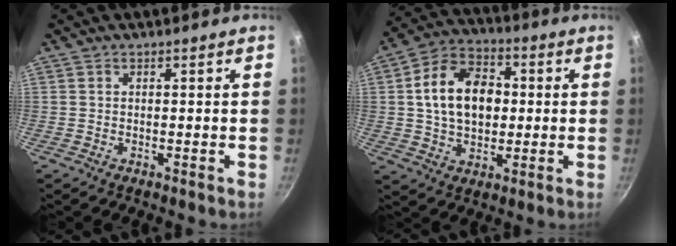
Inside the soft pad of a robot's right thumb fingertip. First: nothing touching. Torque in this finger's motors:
{"motor_torque": [-0.40, 0.95, 0.54, 0.24, 0.13]}